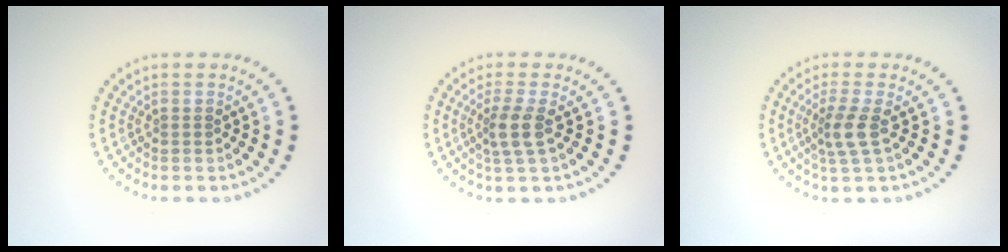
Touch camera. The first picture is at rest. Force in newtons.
{"total": 2.5, "press": 1.8, "slide": 1.7}
{"total": 2.4, "press": 1.9, "slide": 1.6}